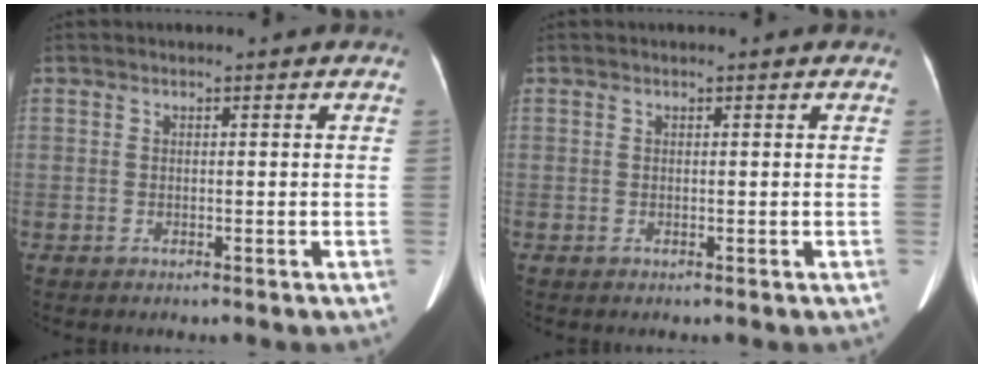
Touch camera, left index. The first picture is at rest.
{"total": 0.0}